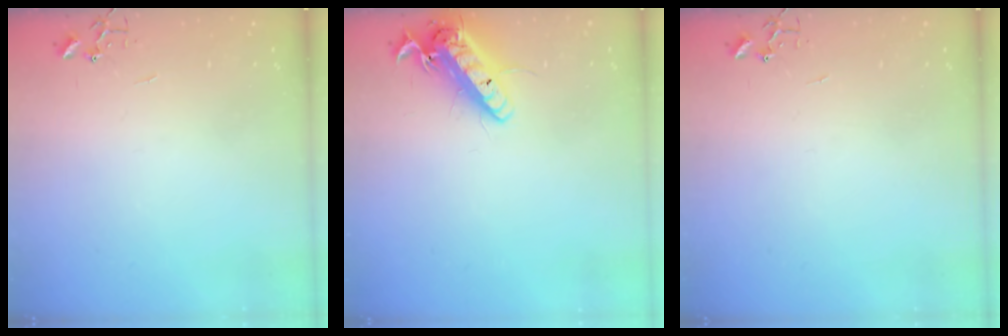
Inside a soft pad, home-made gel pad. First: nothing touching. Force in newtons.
{"total": 15.1, "press": 14.8, "slide": 3.3}
{"total": 0.0}